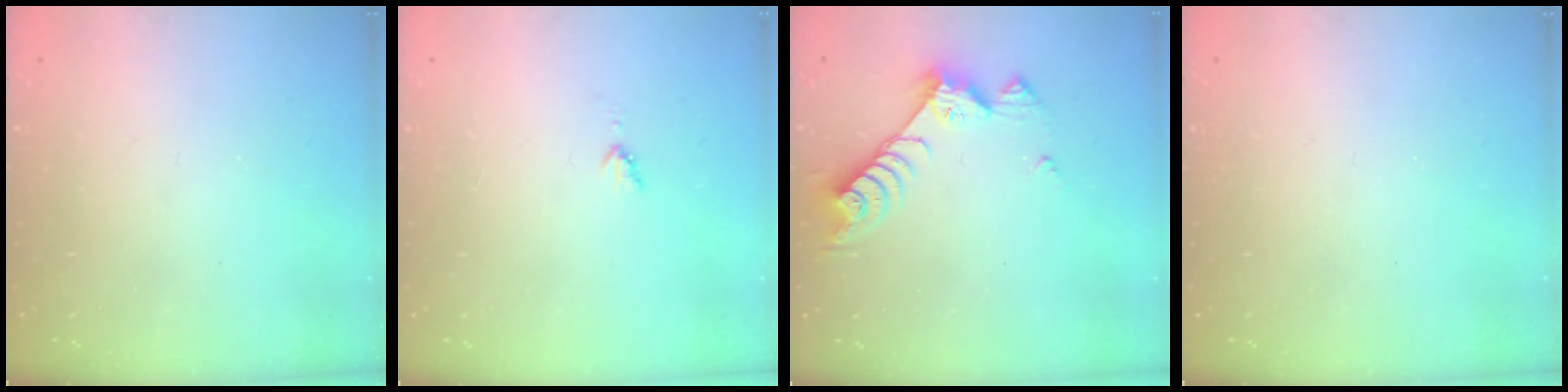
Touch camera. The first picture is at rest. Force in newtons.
{"total": 2.8, "press": 2.8, "slide": 0.4}
{"total": 8.6, "press": 8.6, "slide": 0.2}
{"total": 0.0}